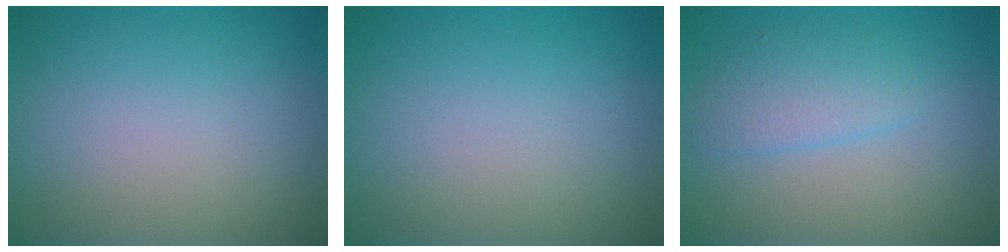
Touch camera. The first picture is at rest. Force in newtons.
{"total": 0.0}
{"total": 2.8, "press": 2.8, "slide": 0.1}